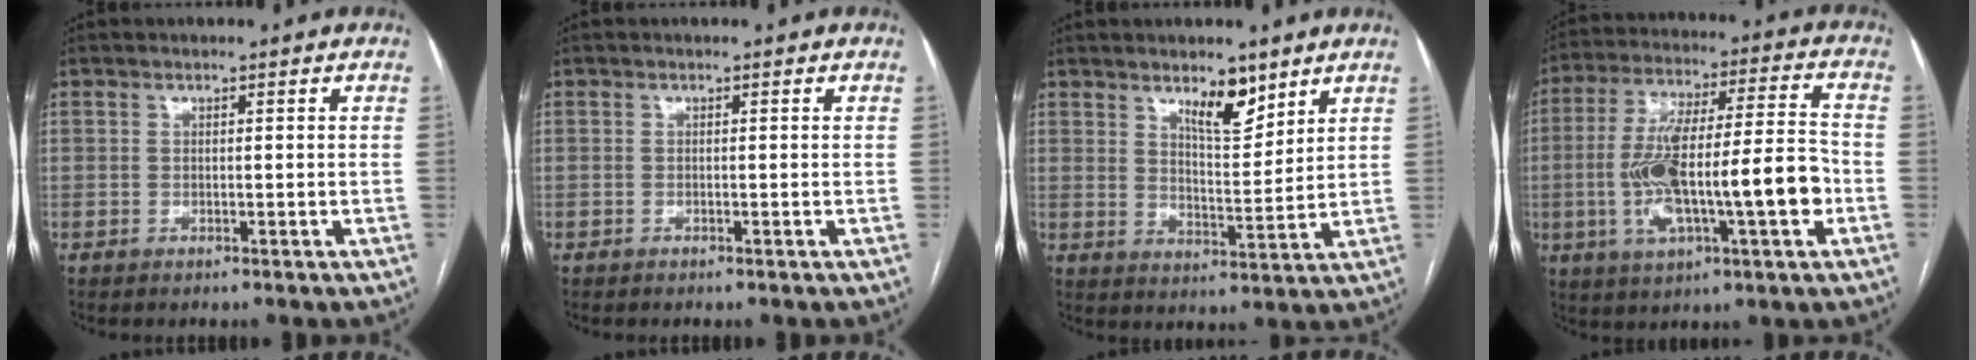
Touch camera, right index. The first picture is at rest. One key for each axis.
{"total": 0.0}
{"total": 6.7, "fx": 4.6, "fy": 2.1, "fz": 4.4, "tx": -0.074, "ty": -0.007, "tz": 0.079}
{"total": 18.2, "fx": -3.7, "fy": 3.1, "fz": 17.6, "tx": -0.323, "ty": 0.018, "tz": -0.056}